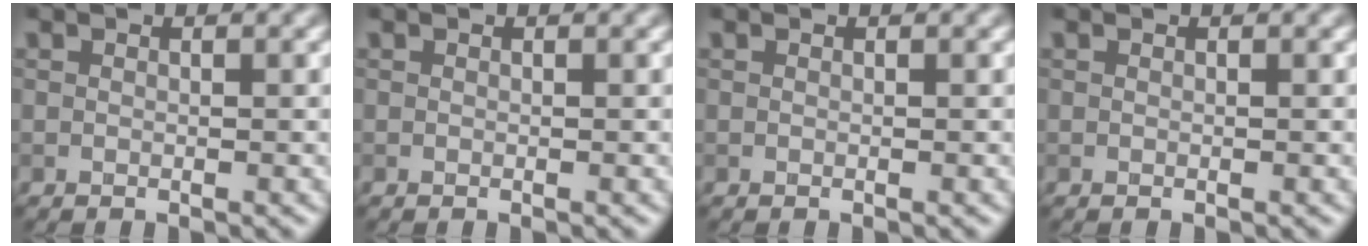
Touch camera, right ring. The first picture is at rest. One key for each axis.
{"total": 0.0}
{"total": 0.0}
{"total": 0.0}